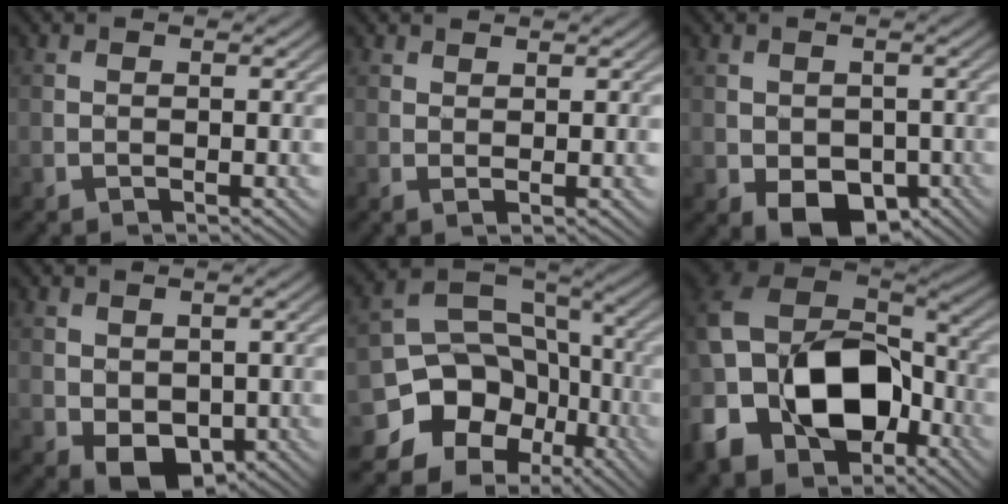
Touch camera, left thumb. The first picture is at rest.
{"total": 0.9, "force": [0.8, 0.1, 0.5], "torque": [-0.012, -0.001, 0.015]}
{"total": 5.8, "force": [-2.4, 3.9, 3.6], "torque": [-0.064, -0.022, -0.032]}
{"total": 4.4, "force": [-0.8, 3.1, 3.1], "torque": [-0.065, -0.014, -0.010]}
{"total": 12.1, "force": [-5.6, 9.8, 4.3], "torque": [-0.114, -0.010, -0.103]}
{"total": 16.5, "force": [-6.4, 11.1, 10.5], "torque": [-0.237, -0.029, -0.122]}